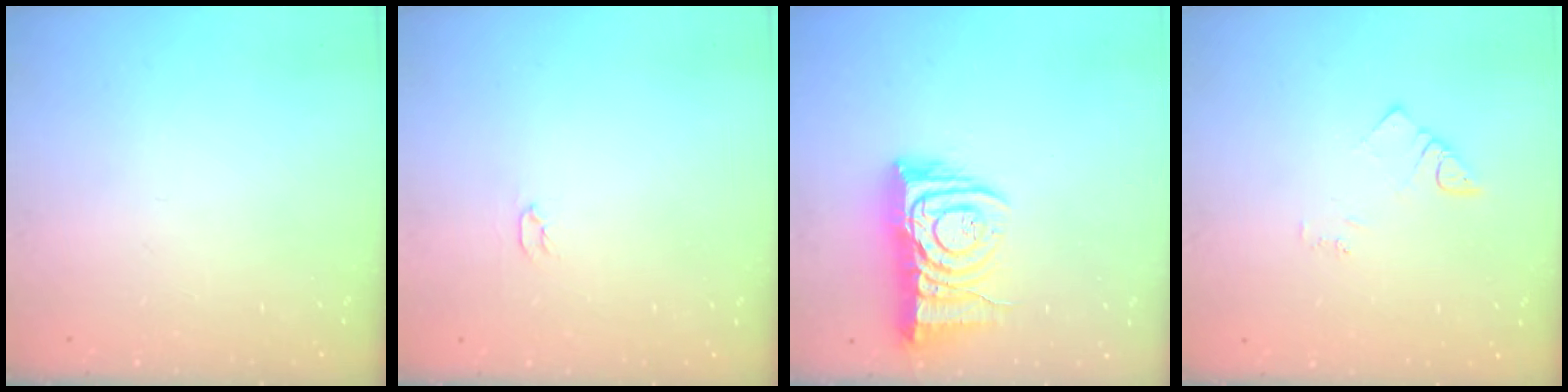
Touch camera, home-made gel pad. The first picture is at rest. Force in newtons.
{"total": 2.0, "press": 2.0, "slide": 0.3}
{"total": 10.3, "press": 10.2, "slide": 1.1}
{"total": 3.0, "press": 3.0, "slide": 0.6}